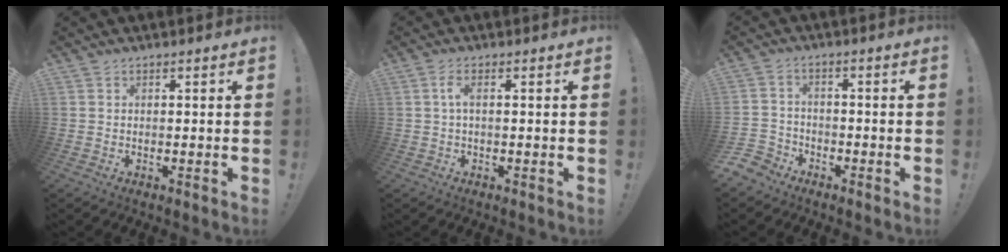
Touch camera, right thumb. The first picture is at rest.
{"total": 2.8, "force": [0.2, 0.5, 2.8], "torque": [-0.069, 0.001, 0.001]}
{"total": 4.9, "force": [-3.8, 3.1, 0.8], "torque": [-0.024, 0.018, -0.075]}